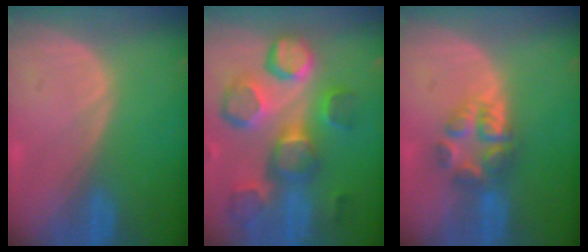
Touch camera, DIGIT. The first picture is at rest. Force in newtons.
{"total": 12.5, "press": 11.1, "slide": 5.7}
{"total": 5.7, "press": 5.3, "slide": 2.0}